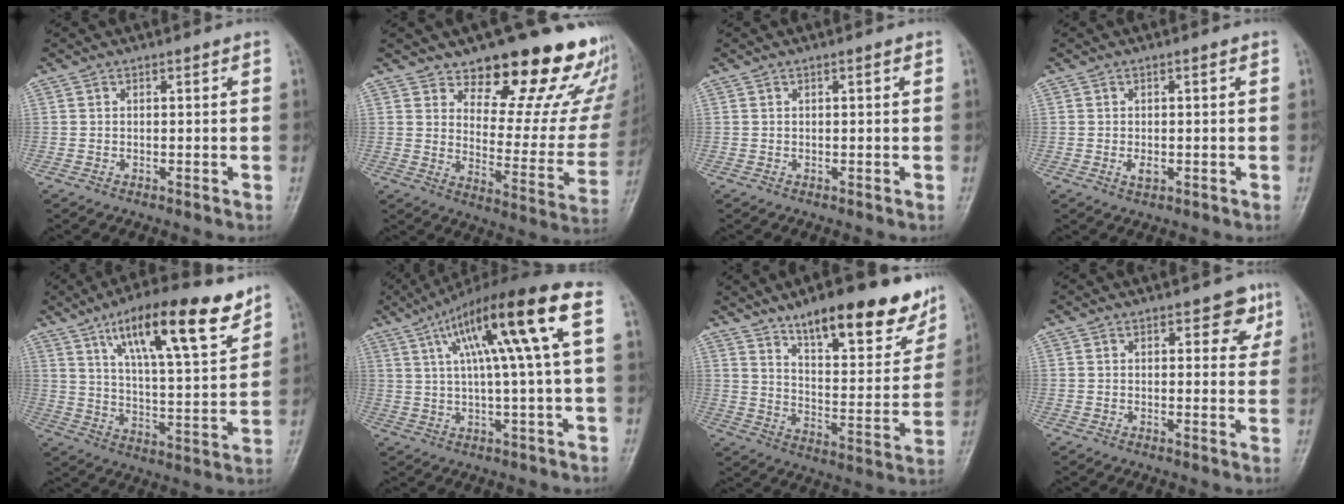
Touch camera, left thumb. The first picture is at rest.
{"total": 23.1, "force": [16.8, 9.1, 12.9], "torque": [-0.119, -0.108, 0.221]}
{"total": 0.5, "force": [0.2, 0.1, 0.5], "torque": [-0.010, 0.001, 0.003]}
{"total": 2.2, "force": [-0.3, 1.1, 1.9], "torque": [-0.029, -0.003, -0.003]}
{"total": 18.8, "force": [11.2, 5.1, 14.3], "torque": [-0.202, -0.044, 0.186]}
{"total": 16.7, "force": [4.6, 1.5, 16.0], "torque": [-0.270, 0.031, 0.072]}
{"total": 20.8, "force": [14.0, 7.2, 13.7], "torque": [-0.144, -0.064, 0.211]}
{"total": 4.7, "force": [2.3, 2.6, 3.2], "torque": [-0.007, -0.008, 0.021]}